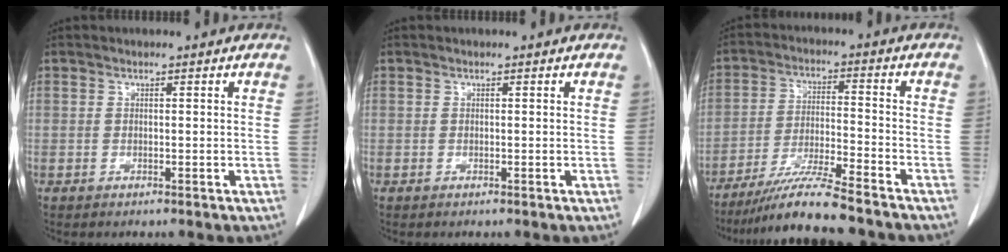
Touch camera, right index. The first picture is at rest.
{"total": 0.0}
{"total": 10.8, "force": [-9.2, -0.7, 5.5], "torque": [-0.097, -0.020, -0.160]}